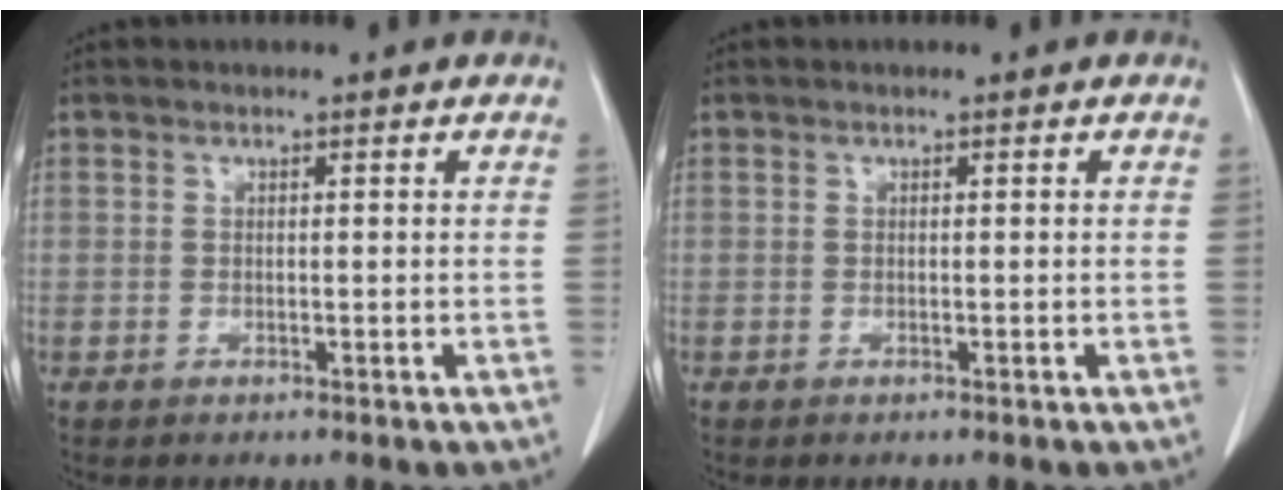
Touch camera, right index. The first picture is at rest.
{"total": 0.0}